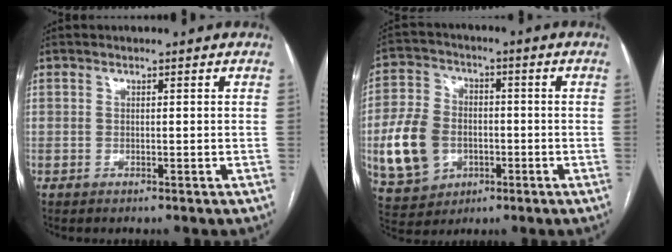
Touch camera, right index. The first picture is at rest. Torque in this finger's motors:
{"motor_torque": [0.34, -0.24, 0.32, 0.14]}